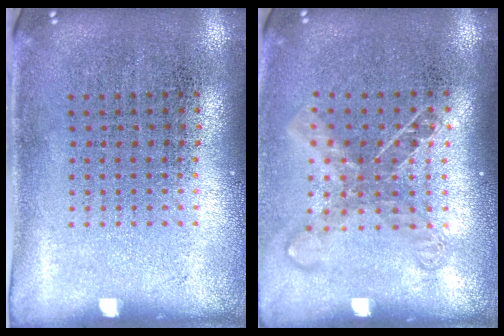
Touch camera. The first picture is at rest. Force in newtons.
{"total": 1.5, "press": 1.2, "slide": 1.0}